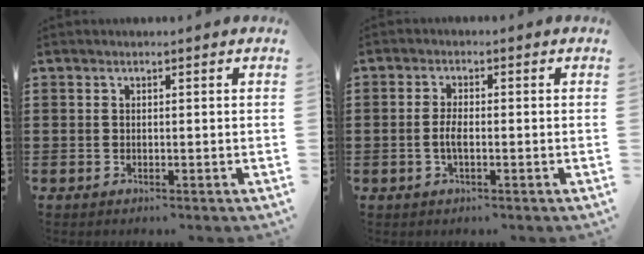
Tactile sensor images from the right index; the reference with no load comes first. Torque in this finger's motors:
{"motor_torque": [0.50, 1.65, 0.03, 0.01]}